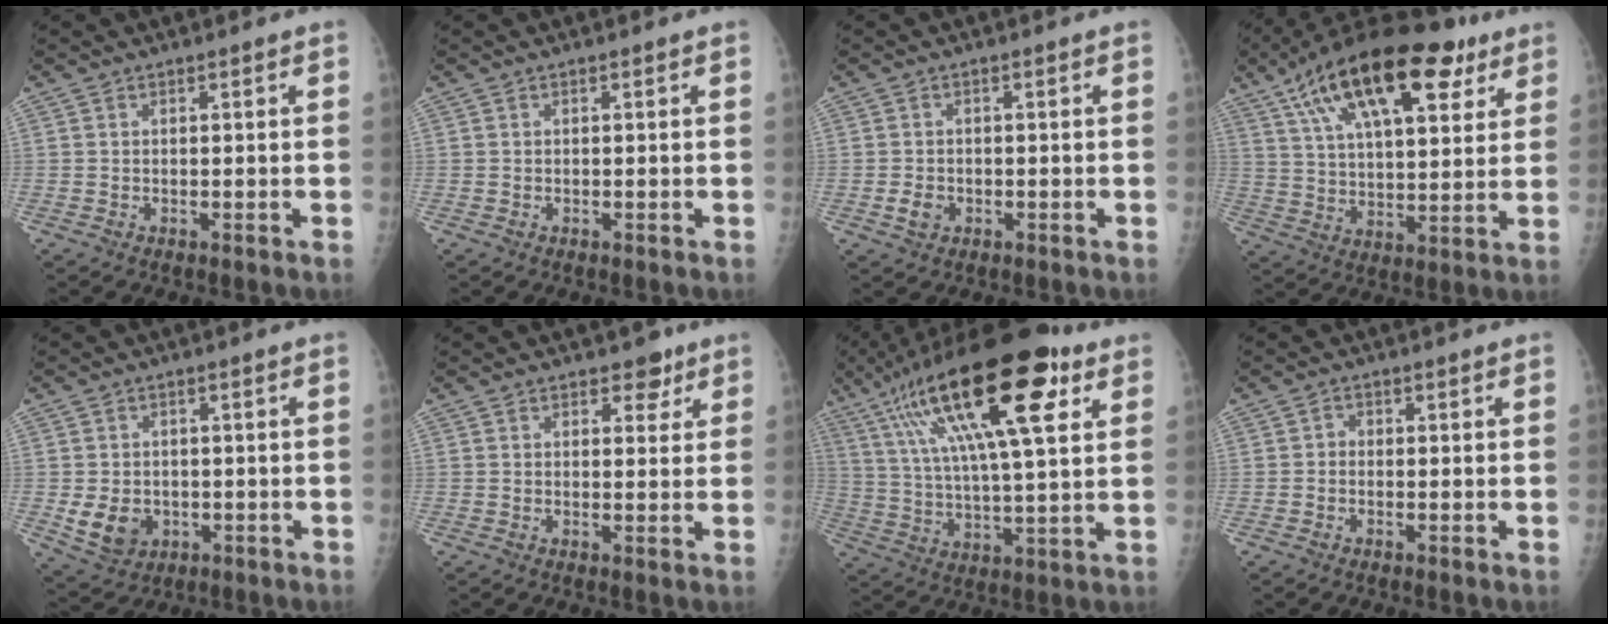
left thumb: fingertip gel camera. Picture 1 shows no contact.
{"total": 0.0}
{"total": 2.6, "force": [-0.9, 2.0, 1.4], "torque": [-0.019, 0.002, -0.012]}
{"total": 23.5, "force": [12.5, 9.9, 17.3], "torque": [-0.268, -0.009, 0.207]}
{"total": 6.6, "force": [-1.3, 5.4, 3.6], "torque": [-0.047, 0.002, -0.006]}
{"total": 3.6, "force": [2.2, 2.2, 1.8], "torque": [0.001, -0.009, 0.027]}
{"total": 25.7, "force": [11.9, 7.5, 21.5], "torque": [-0.364, -0.004, 0.197]}
{"total": 1.2, "force": [-0.4, 1.0, 0.5], "torque": [0.002, 0.005, -0.012]}